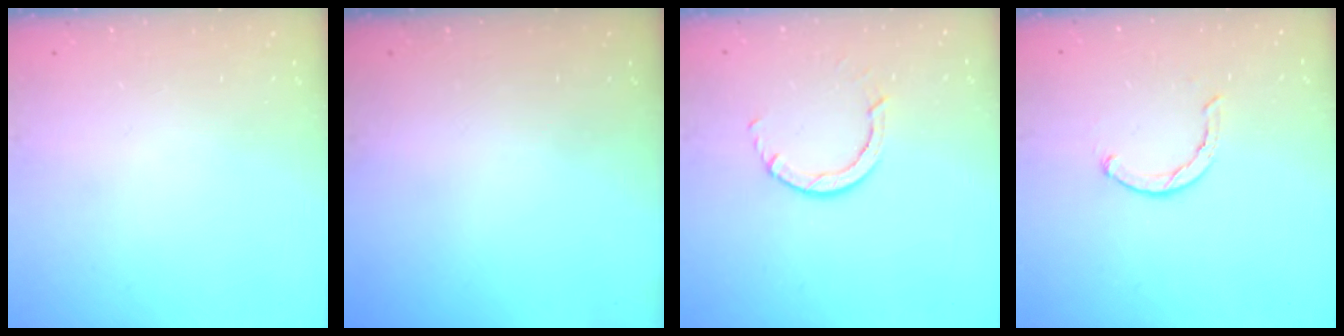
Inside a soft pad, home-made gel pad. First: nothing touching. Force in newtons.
{"total": 0.0}
{"total": 3.1, "press": 3.1, "slide": 0.3}
{"total": 1.5, "press": 1.5, "slide": 0.3}